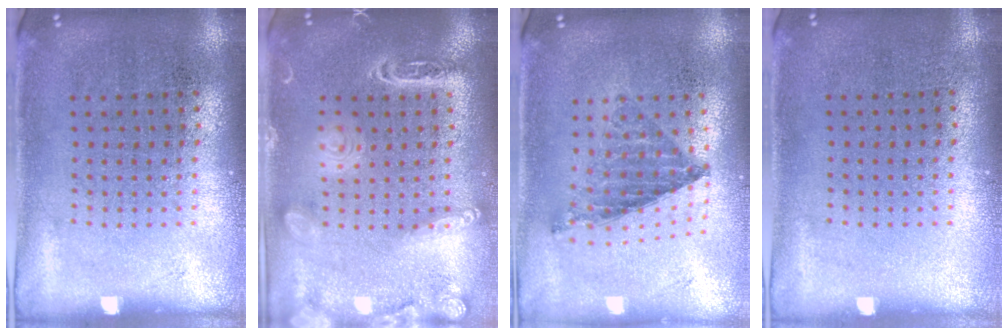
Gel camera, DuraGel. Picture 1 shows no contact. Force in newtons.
{"total": 2.0, "press": 1.9, "slide": 0.1}
{"total": 0.8, "press": 0.8, "slide": 0.0}
{"total": 0.0}